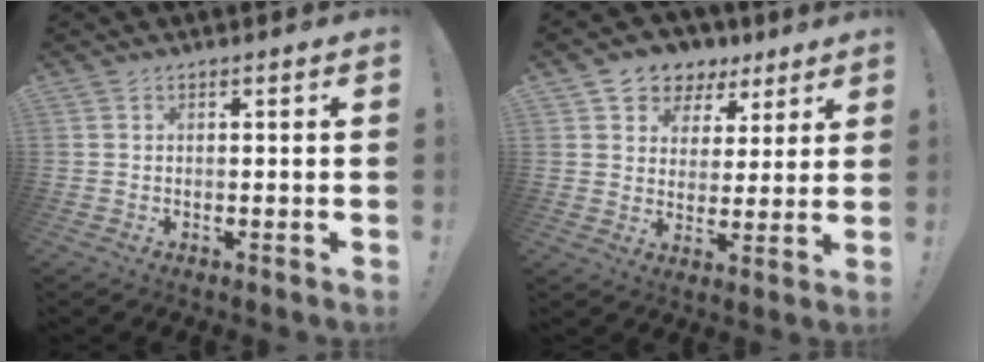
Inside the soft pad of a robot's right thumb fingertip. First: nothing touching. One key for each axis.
{"total": 7.8, "fx": 4.3, "fy": 6.4, "fz": 1.2, "tx": -0.018, "ty": -0.031, "tz": 0.087}